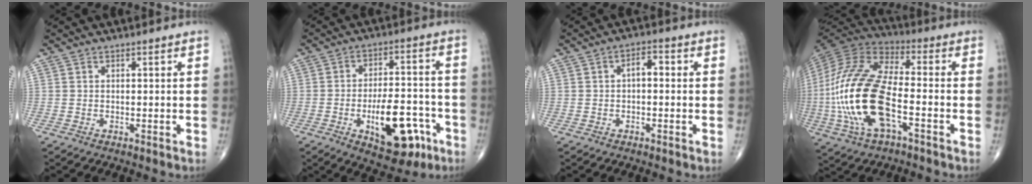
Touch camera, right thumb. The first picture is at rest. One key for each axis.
{"total": 14.9, "fx": -5.9, "fy": 7.1, "fz": 11.8, "tx": -0.147, "ty": 0.036, "tz": -0.078}
{"total": 3.2, "fx": 0.1, "fy": 1.7, "fz": 2.7, "tx": -0.033, "ty": 0.014, "tz": -0.004}
{"total": 23.1, "fx": -5.1, "fy": 10.0, "fz": 20.2, "tx": -0.451, "ty": 0.018, "tz": -0.090}